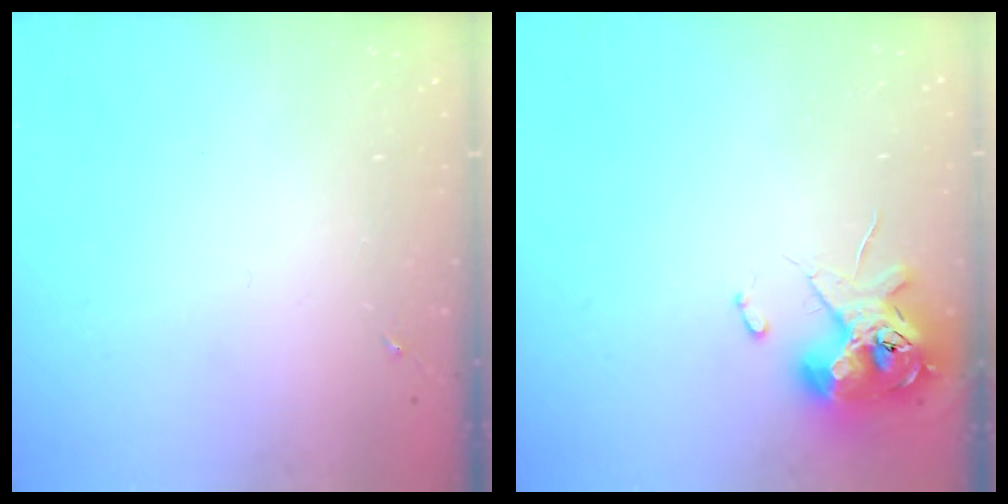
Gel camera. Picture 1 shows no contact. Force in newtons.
{"total": 11.9, "press": 11.7, "slide": 2.1}